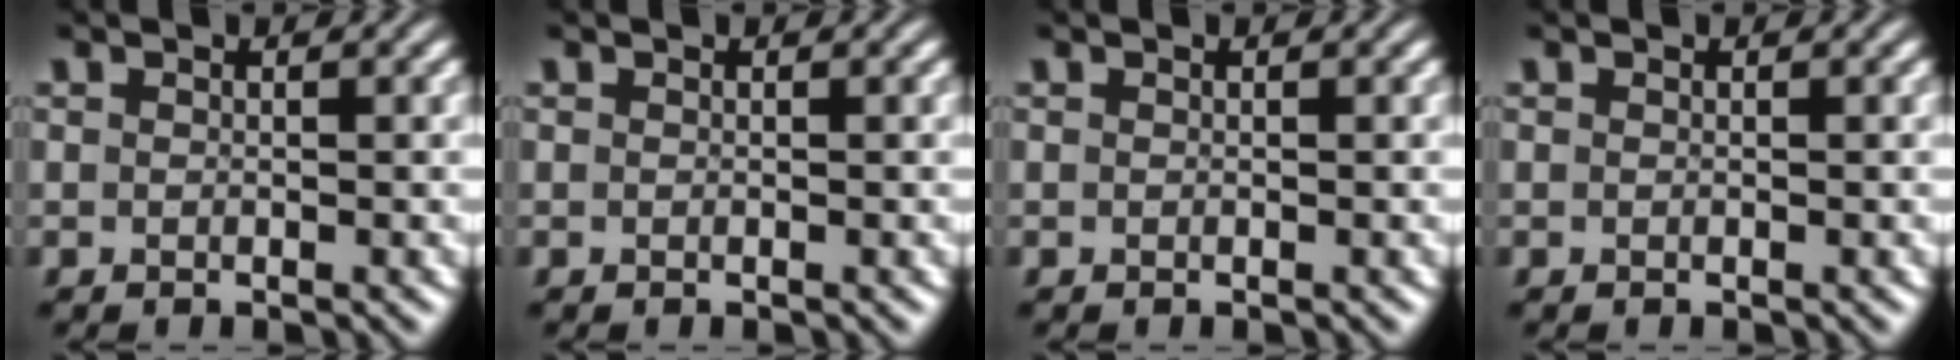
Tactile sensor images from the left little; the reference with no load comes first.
{"total": 0.0}
{"total": 0.0}
{"total": 0.0}